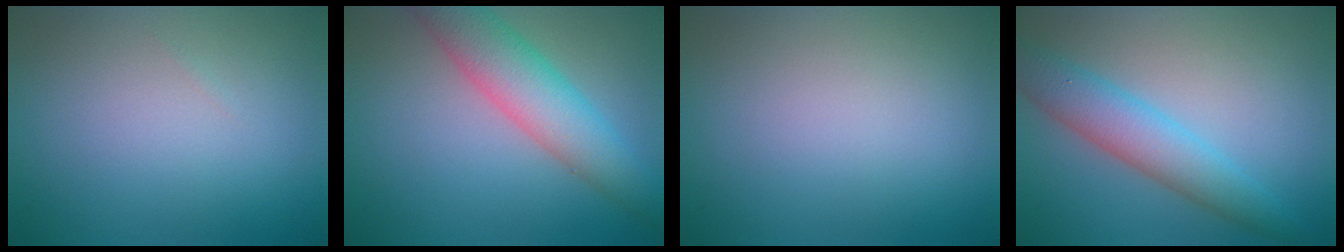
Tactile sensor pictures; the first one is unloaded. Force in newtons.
{"total": 6.3, "press": 6.3, "slide": 0.2}
{"total": 0.0}
{"total": 4.8, "press": 4.8, "slide": 0.3}